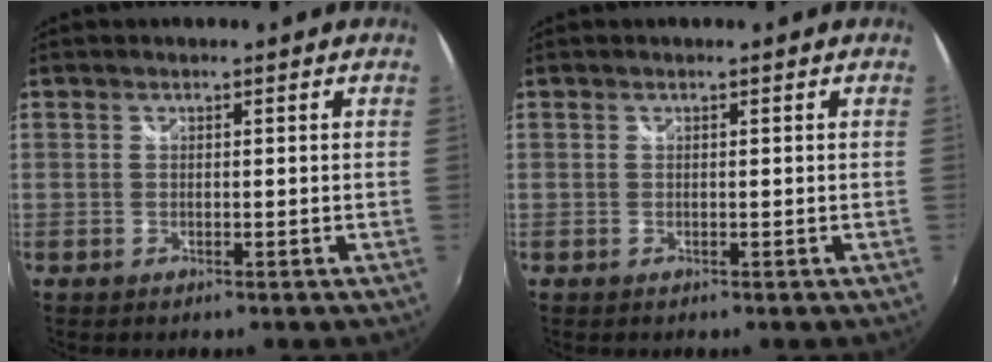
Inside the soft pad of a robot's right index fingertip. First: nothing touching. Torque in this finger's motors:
{"motor_torque": [-0.08, 0.08, 0.00, 0.01]}